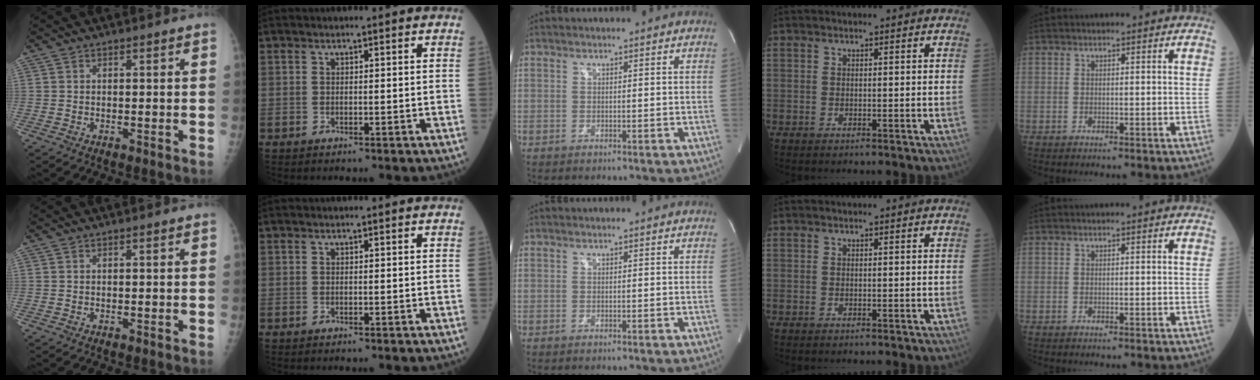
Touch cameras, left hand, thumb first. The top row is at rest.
{}